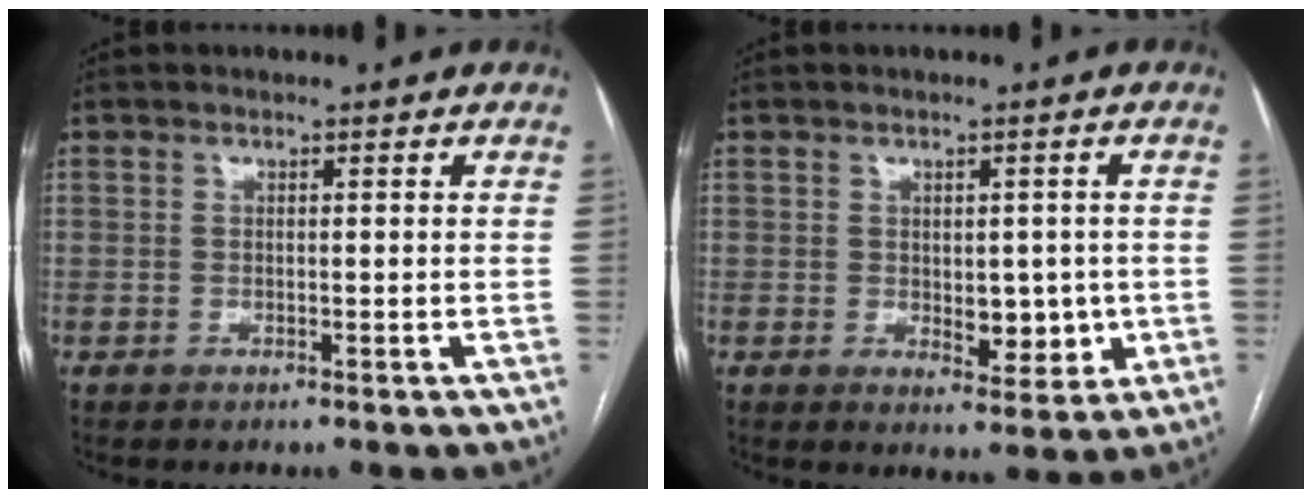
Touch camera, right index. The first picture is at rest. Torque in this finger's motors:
{"motor_torque": [0.04, 0.03, 0.03, 0.01]}